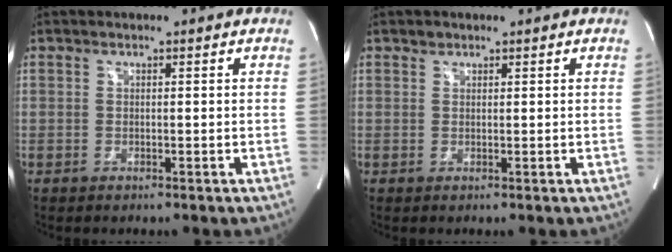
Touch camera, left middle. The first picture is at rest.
{"total": 0.7, "force": [0.5, 0.5, 0.0], "torque": [0.004, -0.001, 0.007]}